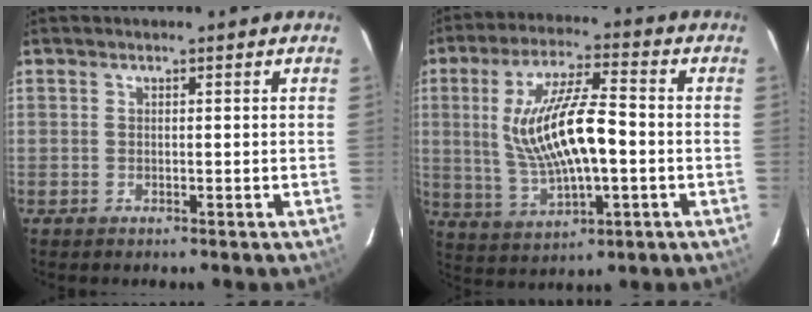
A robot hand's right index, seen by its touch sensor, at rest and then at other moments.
{"total": 15.1, "force": [-0.5, 4.9, 14.3], "torque": [-0.278, 0.001, 0.006]}